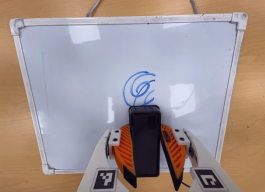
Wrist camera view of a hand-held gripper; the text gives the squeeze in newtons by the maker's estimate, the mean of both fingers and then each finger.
{"total": 9.2, "left": 9.1, "right": 9.2}